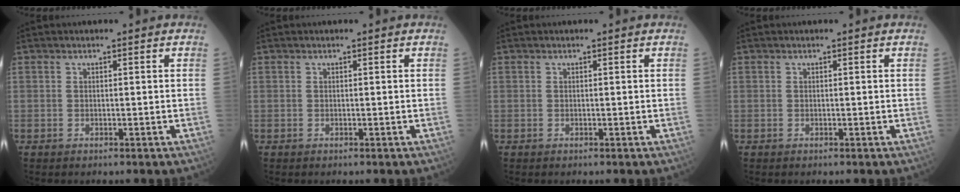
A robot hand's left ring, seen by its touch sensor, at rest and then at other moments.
{"total": 0.0}
{"total": 0.0}
{"total": 0.0}